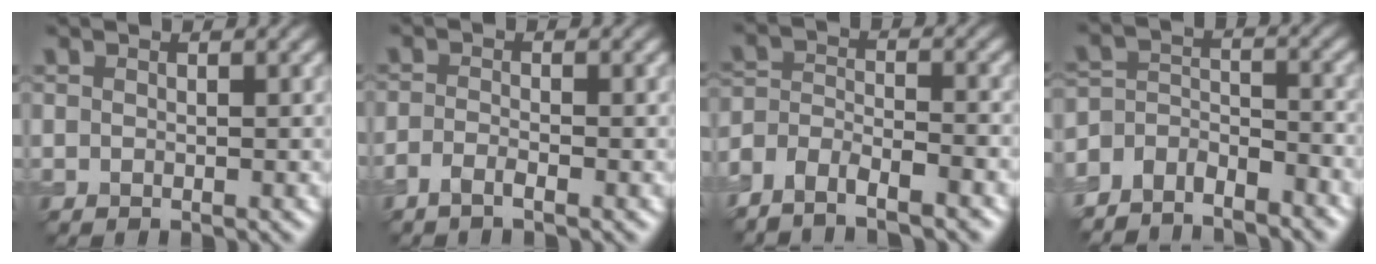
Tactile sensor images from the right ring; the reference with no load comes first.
{"total": 1.0, "force": [-0.8, 0.0, 0.6], "torque": [-0.015, -0.002, -0.021]}
{"total": 4.6, "force": [-4.1, 1.5, 1.5], "torque": [-0.023, -0.008, -0.079]}
{"total": 4.8, "force": [-4.3, 1.7, 1.0], "torque": [-0.015, -0.006, -0.081]}